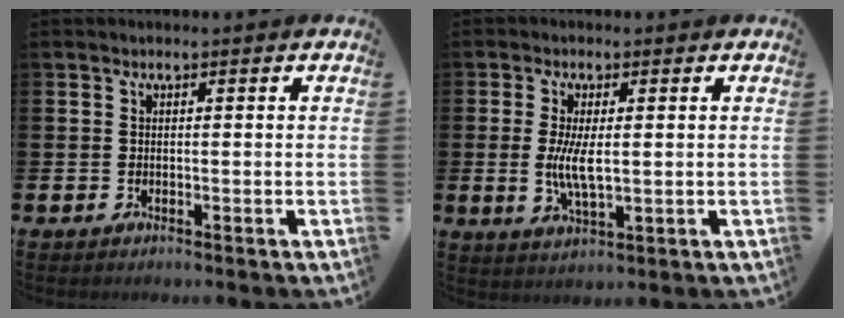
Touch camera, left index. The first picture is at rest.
{"total": 5.1, "force": [0.5, 1.8, 4.7], "torque": [-0.091, -0.001, 0.004]}